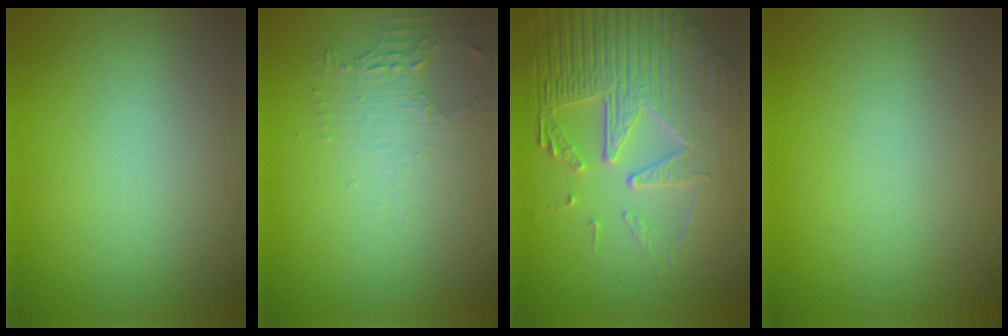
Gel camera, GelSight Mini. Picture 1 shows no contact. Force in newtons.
{"total": 2.2, "press": 1.7, "slide": 1.4}
{"total": 8.2, "press": 5.9, "slide": 5.6}
{"total": 0.0}